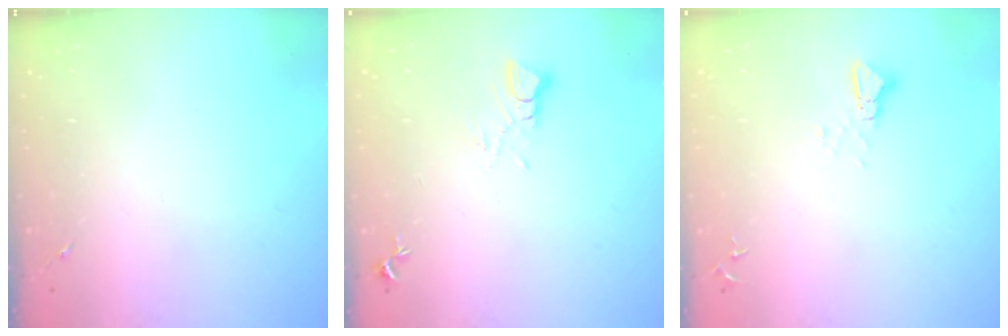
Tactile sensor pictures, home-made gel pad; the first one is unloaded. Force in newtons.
{"total": 3.5, "press": 3.4, "slide": 0.3}
{"total": 3.7, "press": 3.7, "slide": 0.3}